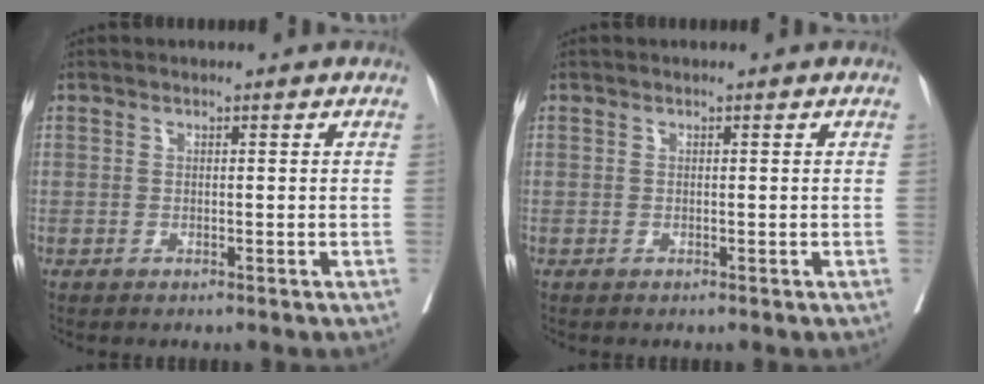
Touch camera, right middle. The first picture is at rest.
{"total": 0.0}